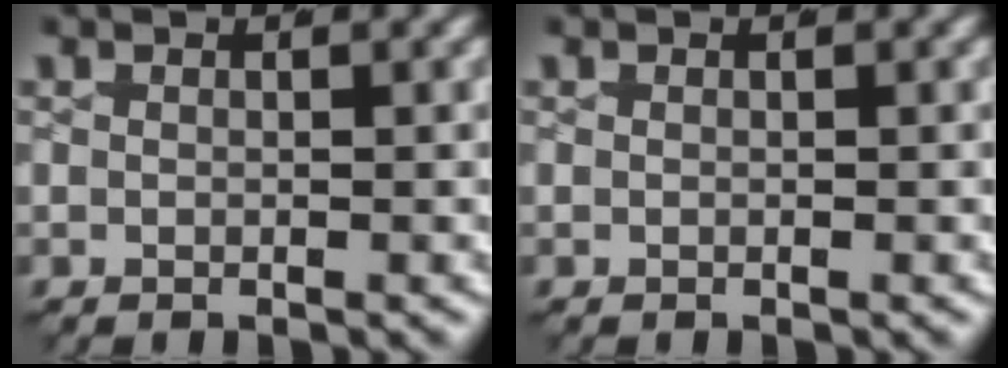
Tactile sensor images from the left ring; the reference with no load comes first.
{"total": 0.0}